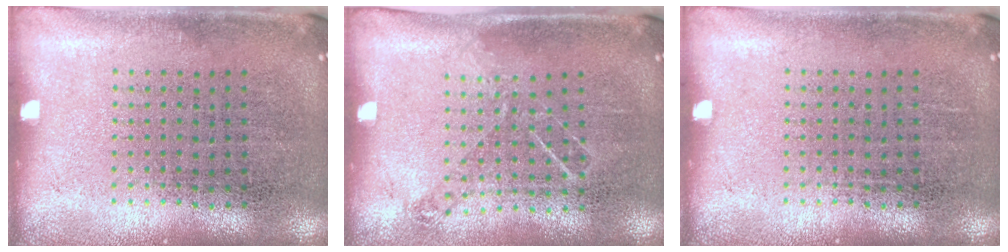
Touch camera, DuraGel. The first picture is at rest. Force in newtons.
{"total": 0.8, "press": 0.8, "slide": 0.2}
{"total": 0.0}